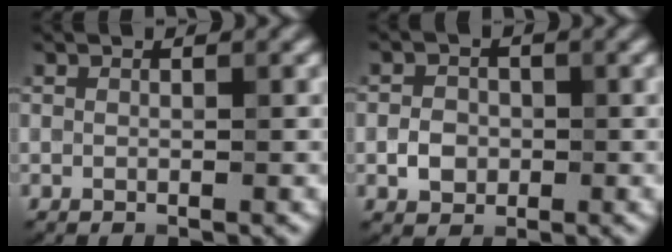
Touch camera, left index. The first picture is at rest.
{"total": 2.2, "force": [-0.5, 1.9, 1.1], "torque": [-0.013, 0.000, -0.014]}